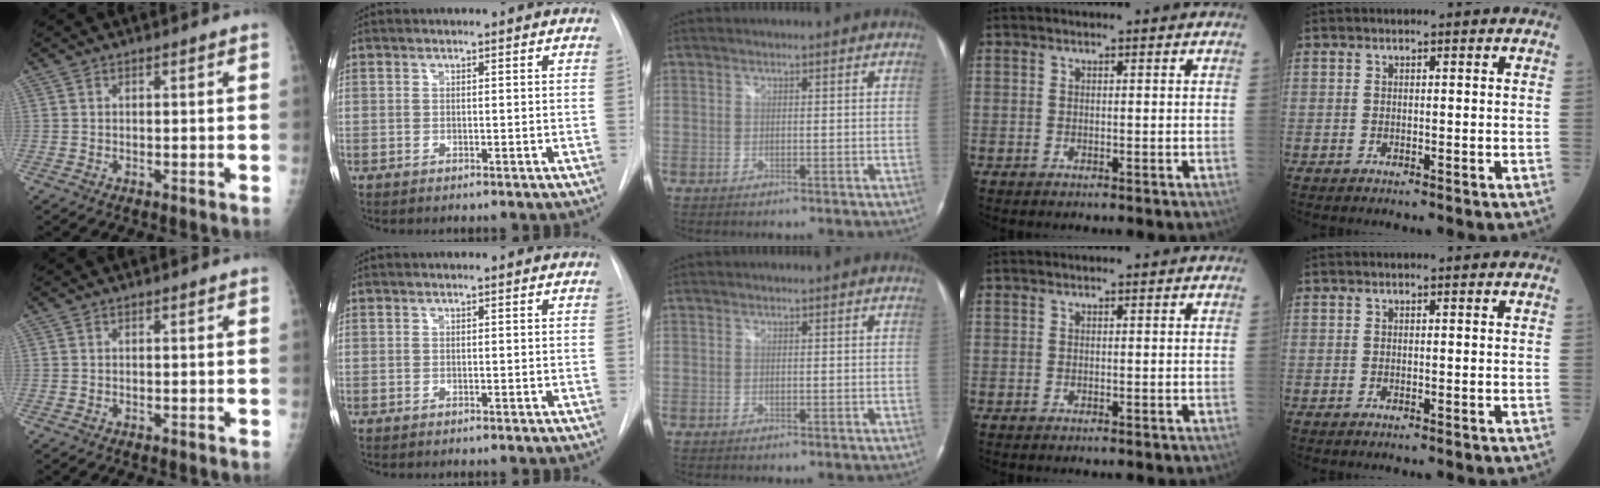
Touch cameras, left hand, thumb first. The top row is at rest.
{}